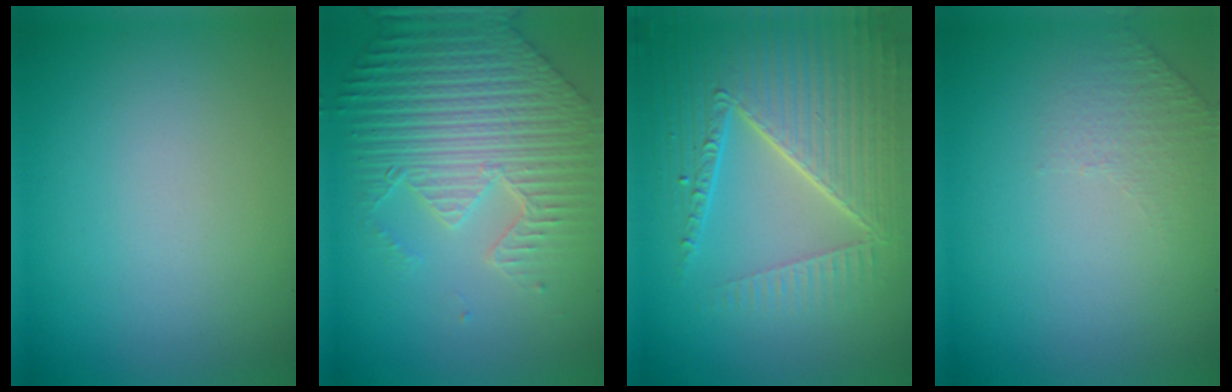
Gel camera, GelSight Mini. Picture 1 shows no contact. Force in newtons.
{"total": 7.9, "press": 5.9, "slide": 5.3}
{"total": 7.5, "press": 5.6, "slide": 5.0}
{"total": 1.2, "press": 0.7, "slide": 0.9}